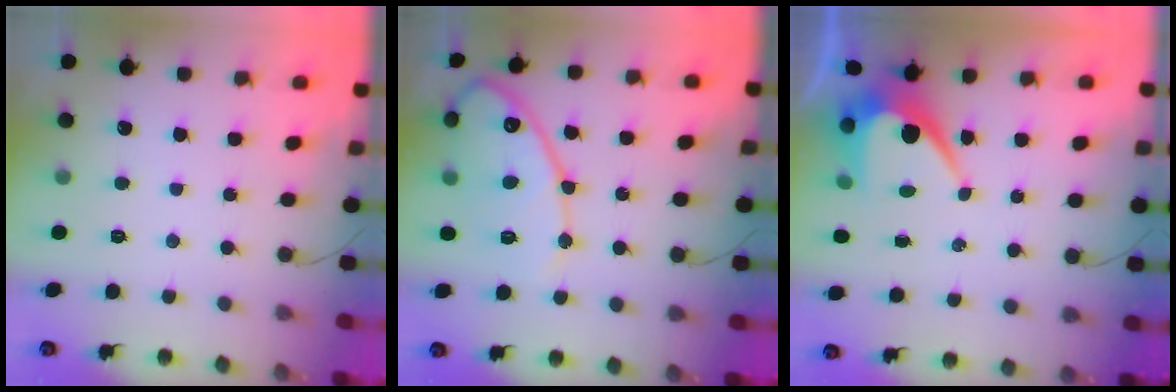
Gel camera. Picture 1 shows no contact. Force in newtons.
{"total": 15.2, "press": 15.2, "slide": 1.1}
{"total": 7.0, "press": 7.0, "slide": 0.8}